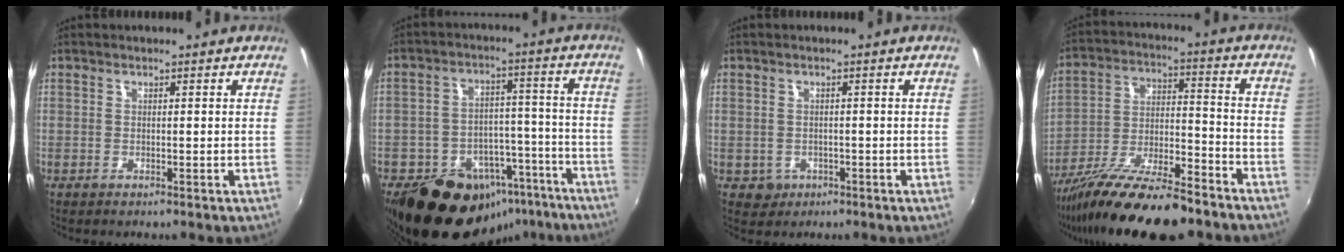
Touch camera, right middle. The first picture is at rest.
{"total": 21.2, "force": [-14.8, 12.8, 8.2], "torque": [-0.169, 0.043, -0.183]}
{"total": 3.1, "force": [-0.9, 2.8, 0.8], "torque": [-0.023, -0.003, -0.008]}
{"total": 19.5, "force": [-14.9, 4.4, 11.7], "torque": [-0.218, -0.030, -0.249]}